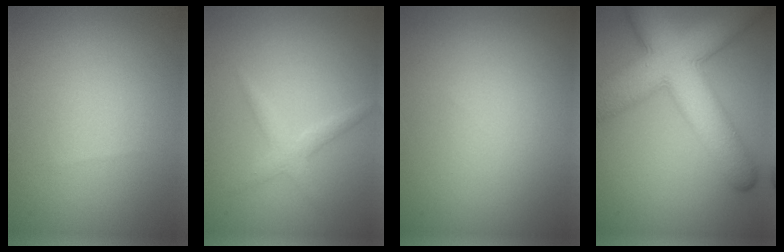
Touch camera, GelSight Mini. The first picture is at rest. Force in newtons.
{"total": 1.9, "press": 1.9, "slide": 0.0}
{"total": 0.0}
{"total": 11.8, "press": 11.8, "slide": 0.6}